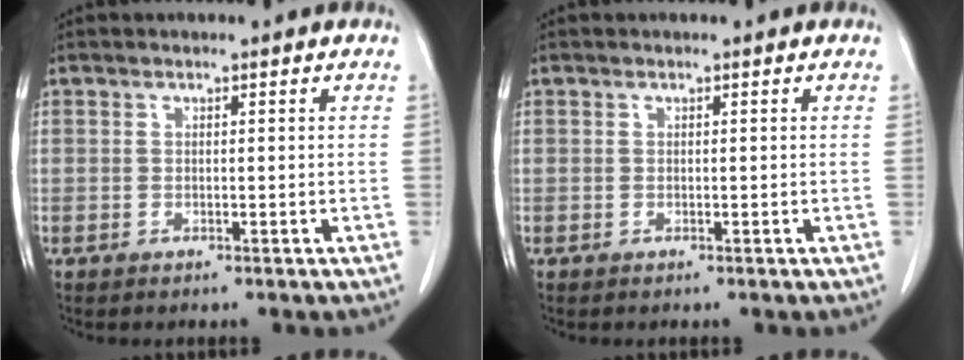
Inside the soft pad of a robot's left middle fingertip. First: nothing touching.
{"total": 0.0}